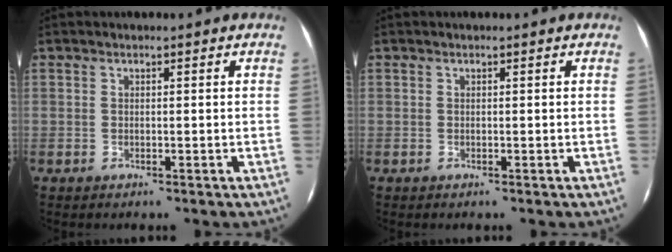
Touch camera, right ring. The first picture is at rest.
{"total": 0.0}